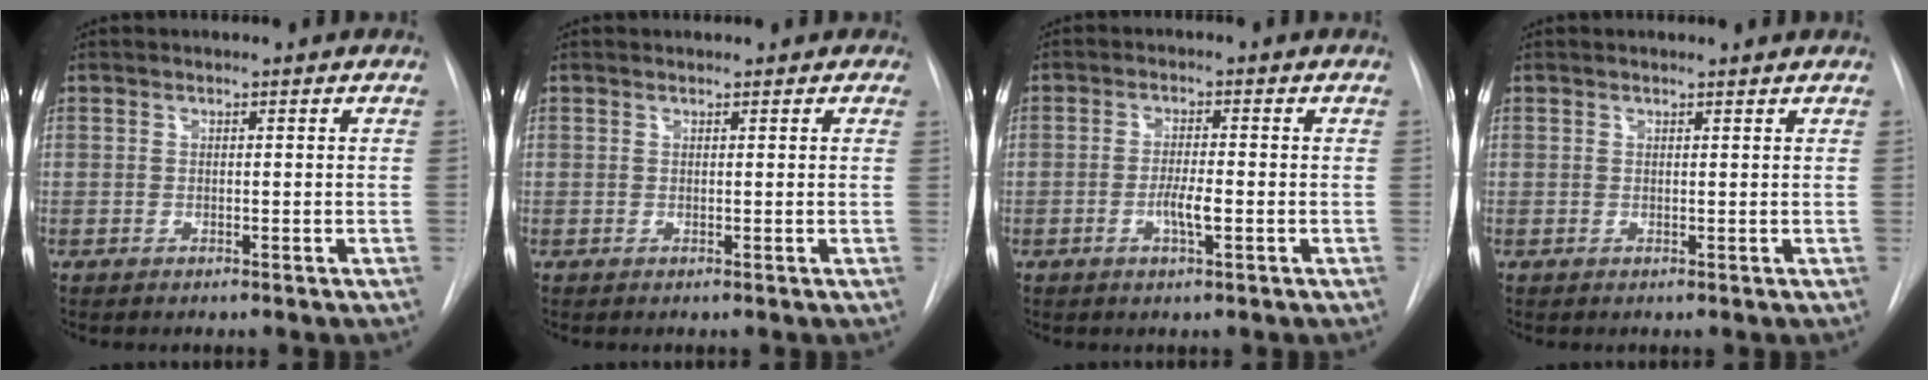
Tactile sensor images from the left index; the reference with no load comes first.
{"total": 0.7, "force": [0.3, 0.6, 0.0], "torque": [0.007, 0.004, -0.002]}
{"total": 3.6, "force": [-1.5, 0.4, 3.2], "torque": [-0.061, -0.006, -0.026]}
{"total": 0.6, "force": [0.5, 0.0, 0.1], "torque": [-0.010, 0.000, 0.006]}